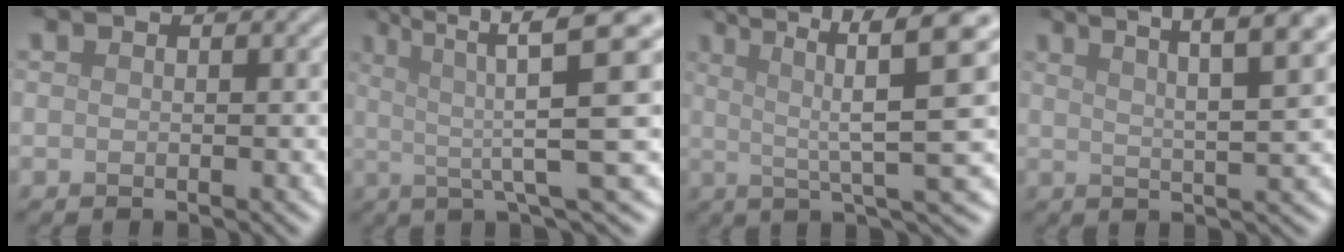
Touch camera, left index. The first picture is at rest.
{"total": 9.3, "force": [1.8, 1.3, 9.1], "torque": [-0.129, 0.017, 0.030]}
{"total": 9.4, "force": [2.7, 1.5, 8.9], "torque": [-0.132, 0.022, 0.047]}
{"total": 8.9, "force": [5.9, 2.0, 6.4], "torque": [-0.072, 0.037, 0.055]}